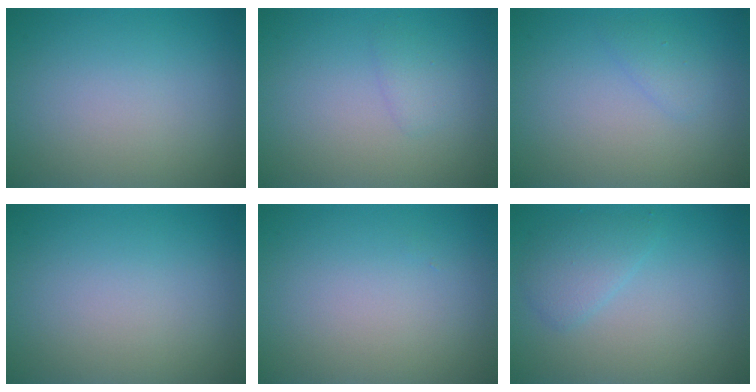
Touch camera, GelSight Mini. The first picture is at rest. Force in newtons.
{"total": 1.0, "press": 1.0, "slide": 0.1}
{"total": 1.1, "press": 1.1, "slide": 0.0}
{"total": 0.0}
{"total": 0.0}
{"total": 2.0, "press": 2.0, "slide": 0.1}